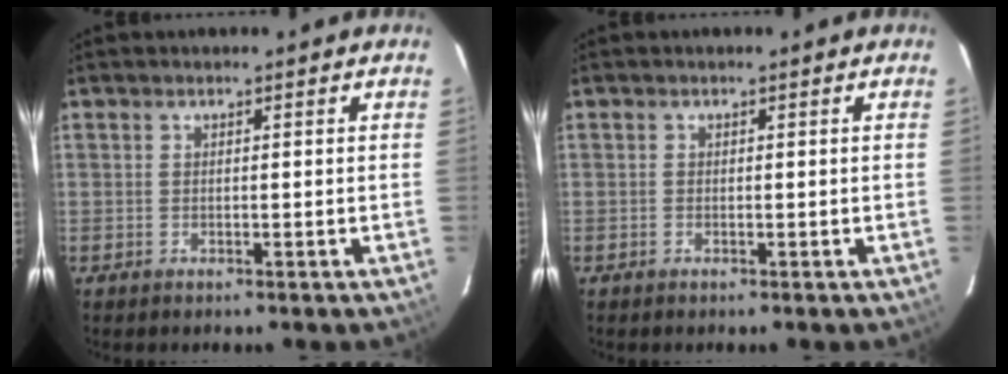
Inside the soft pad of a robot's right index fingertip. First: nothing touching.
{"total": 0.0}